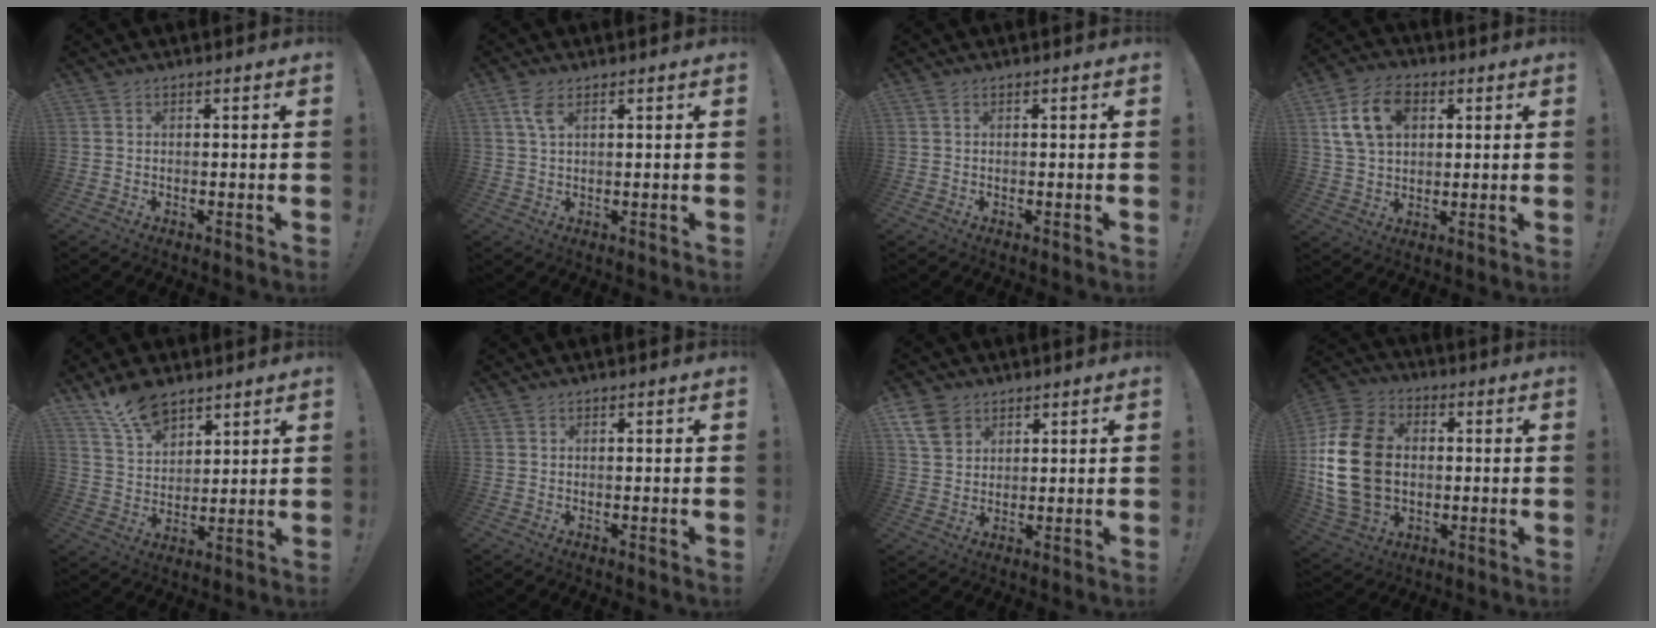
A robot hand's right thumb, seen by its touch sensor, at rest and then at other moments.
{"total": 4.3, "force": [1.9, 1.8, 3.4], "torque": [-0.066, 0.000, 0.033]}
{"total": 0.6, "force": [0.1, 0.1, 0.6], "torque": [-0.018, 0.003, 0.002]}
{"total": 13.5, "force": [4.7, 9.6, 8.3], "torque": [-0.151, -0.003, 0.091]}
{"total": 11.3, "force": [8.8, 5.5, 4.4], "torque": [-0.087, -0.053, 0.169]}
{"total": 0.0}
{"total": 7.9, "force": [4.4, 5.6, 3.3], "torque": [-0.061, -0.013, 0.092]}
{"total": 21.4, "force": [0.6, 15.9, 14.3], "torque": [-0.262, 0.021, 0.023]}